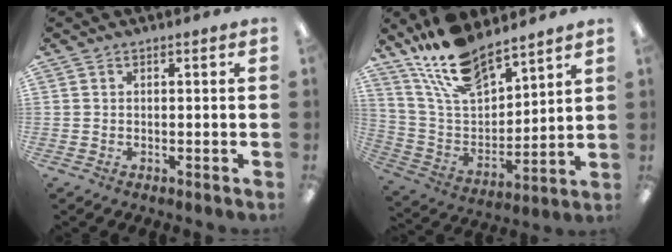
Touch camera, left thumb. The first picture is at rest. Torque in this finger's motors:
{"motor_torque": [2.22, 0.98, 1.34, -1.43, 0.45]}